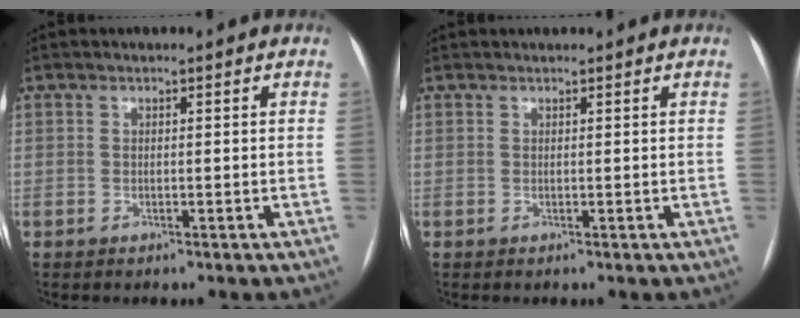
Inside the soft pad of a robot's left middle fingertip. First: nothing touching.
{"total": 1.3, "force": [1.2, 0.1, 0.3], "torque": [-0.006, 0.022, 0.021]}